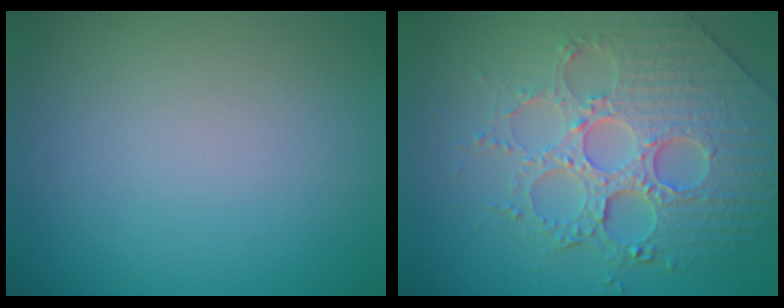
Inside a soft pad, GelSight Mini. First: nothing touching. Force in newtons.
{"total": 8.1, "press": 6.0, "slide": 5.4}